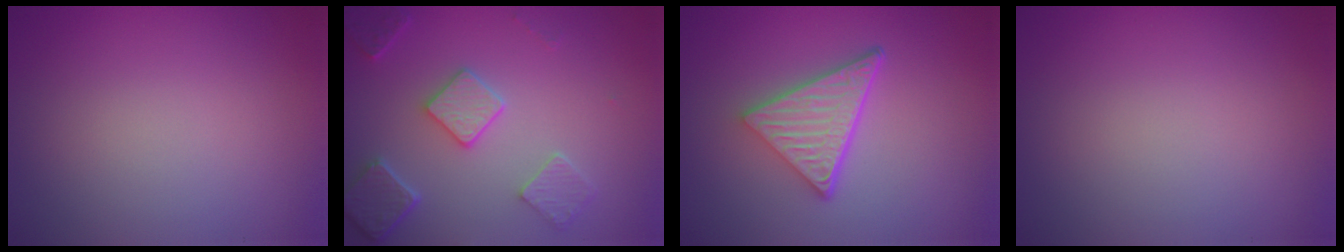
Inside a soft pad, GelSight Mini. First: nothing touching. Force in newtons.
{"total": 4.7, "press": 3.9, "slide": 2.8}
{"total": 5.3, "press": 3.7, "slide": 3.8}
{"total": 0.0}